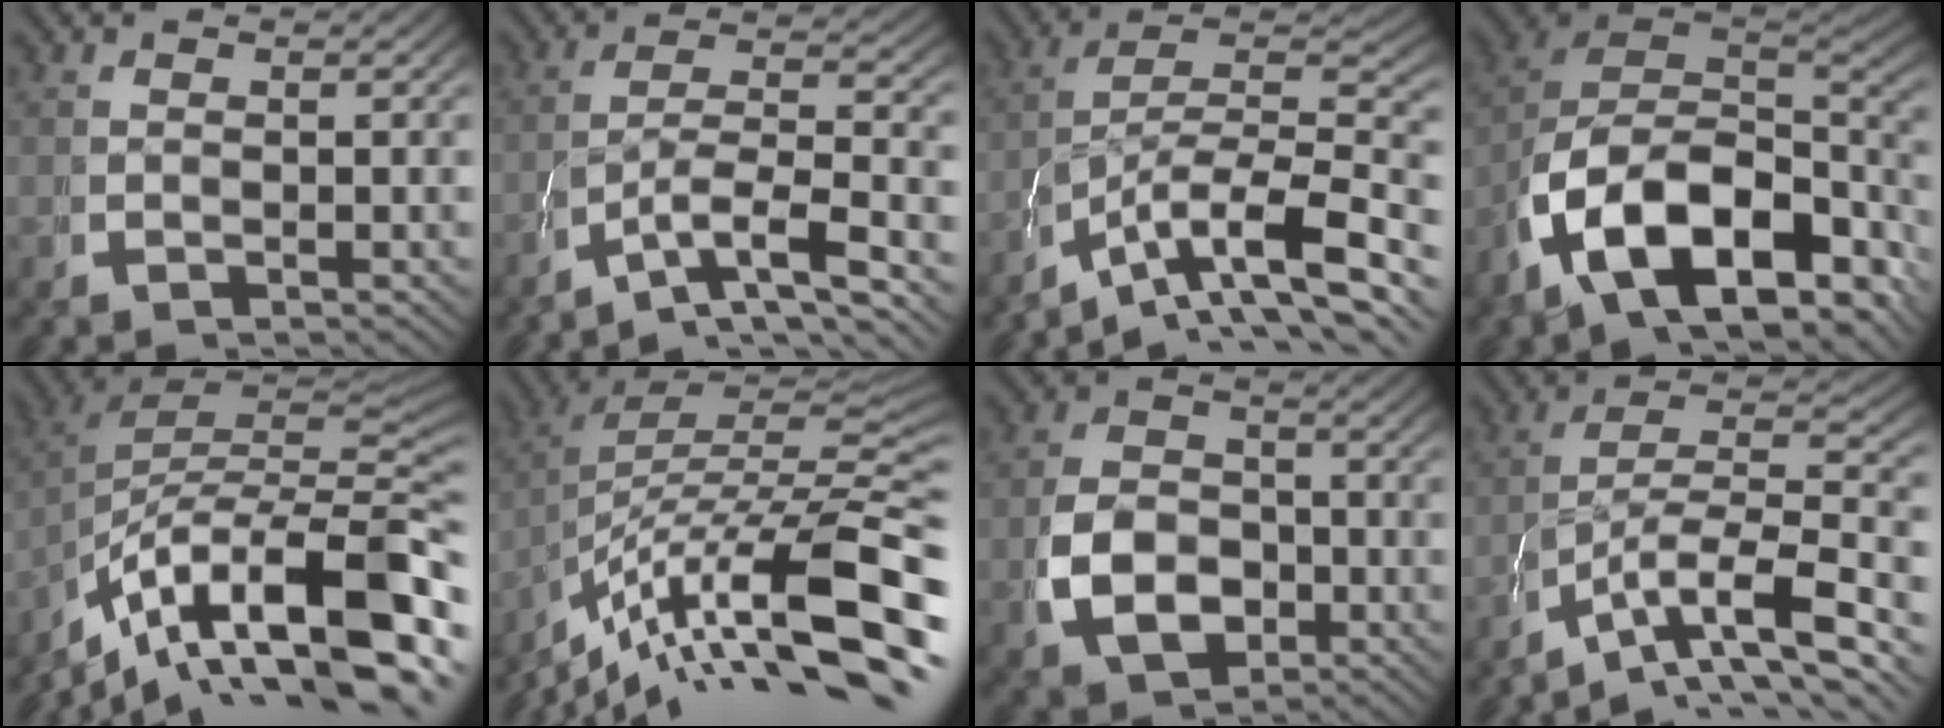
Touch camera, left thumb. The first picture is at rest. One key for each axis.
{"total": 7.0, "fx": -2.8, "fy": 3.5, "fz": 5.4, "tx": -0.108, "ty": -0.030, "tz": -0.032}
{"total": 13.1, "fx": -3.4, "fy": 8.2, "fz": 9.6, "tx": -0.156, "ty": -0.040, "tz": -0.039}
{"total": 16.8, "fx": -2.7, "fy": 11.3, "fz": 12.1, "tx": -0.237, "ty": -0.036, "tz": -0.036}
{"total": 15.5, "fx": -5.2, "fy": 8.4, "fz": 12.0, "tx": -0.214, "ty": -0.045, "tz": -0.060}
{"total": 14.3, "fx": -5.7, "fy": 7.0, "fz": 11.1, "tx": -0.186, "ty": -0.033, "tz": -0.069}
{"total": 7.4, "fx": -1.4, "fy": 5.5, "fz": 4.8, "tx": -0.100, "ty": -0.026, "tz": -0.010}
{"total": 9.8, "fx": -2.8, "fy": 5.7, "fz": 7.4, "tx": -0.128, "ty": -0.031, "tz": -0.033}